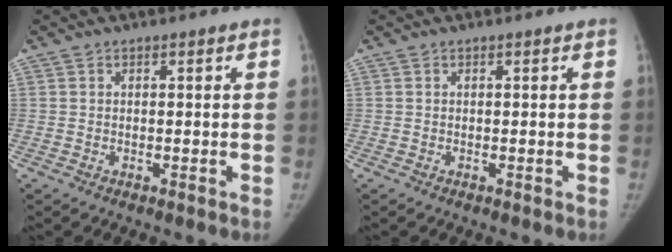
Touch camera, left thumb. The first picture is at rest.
{"total": 0.0}